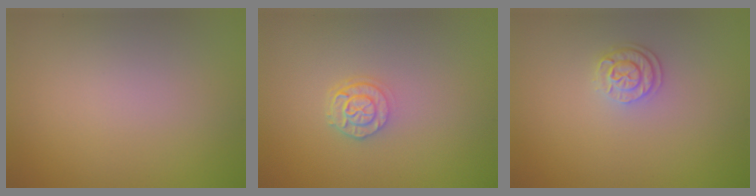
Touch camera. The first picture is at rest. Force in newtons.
{"total": 2.3, "press": 1.9, "slide": 1.4}
{"total": 2.1, "press": 1.8, "slide": 1.2}